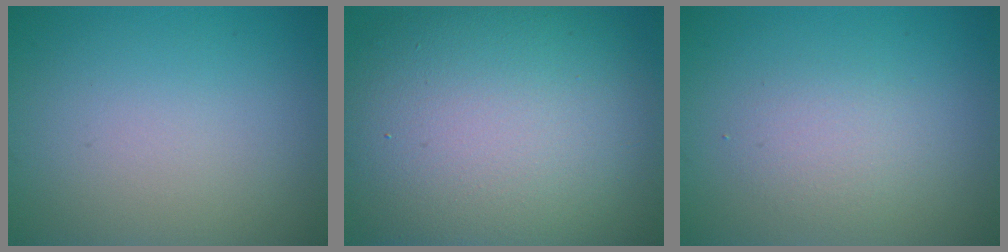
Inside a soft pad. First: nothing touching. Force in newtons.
{"total": 15.9, "press": 15.9, "slide": 0.8}
{"total": 2.0, "press": 2.0, "slide": 0.1}